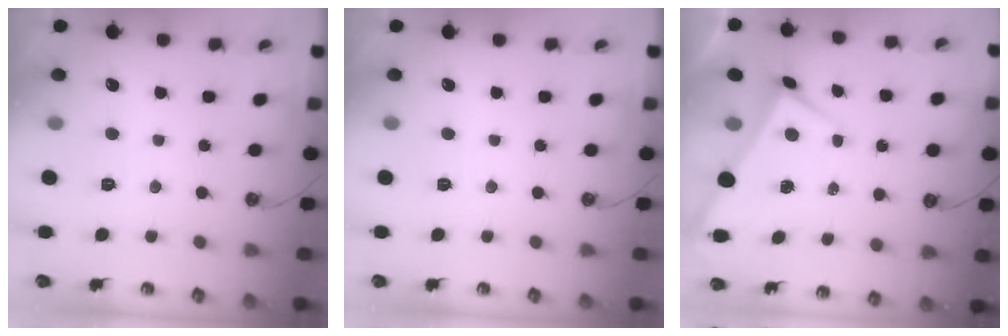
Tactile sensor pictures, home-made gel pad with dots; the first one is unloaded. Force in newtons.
{"total": 0.0}
{"total": 1.8, "press": 1.8, "slide": 0.1}